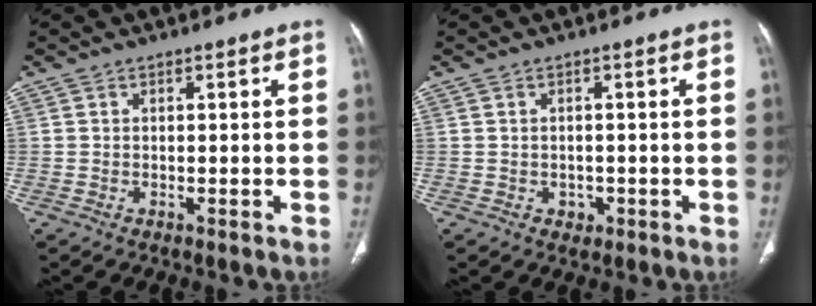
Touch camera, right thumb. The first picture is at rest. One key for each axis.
{"total": 1.6, "fx": -0.6, "fy": 1.4, "fz": 0.6, "tx": -0.004, "ty": 0.003, "tz": -0.005}